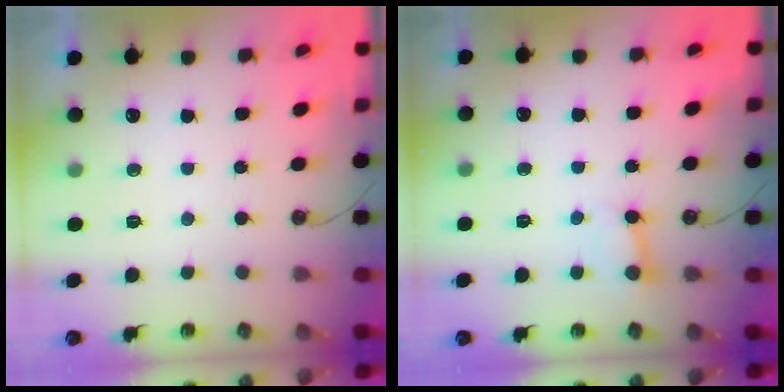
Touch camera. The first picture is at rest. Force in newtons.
{"total": 3.0, "press": 3.0, "slide": 0.5}